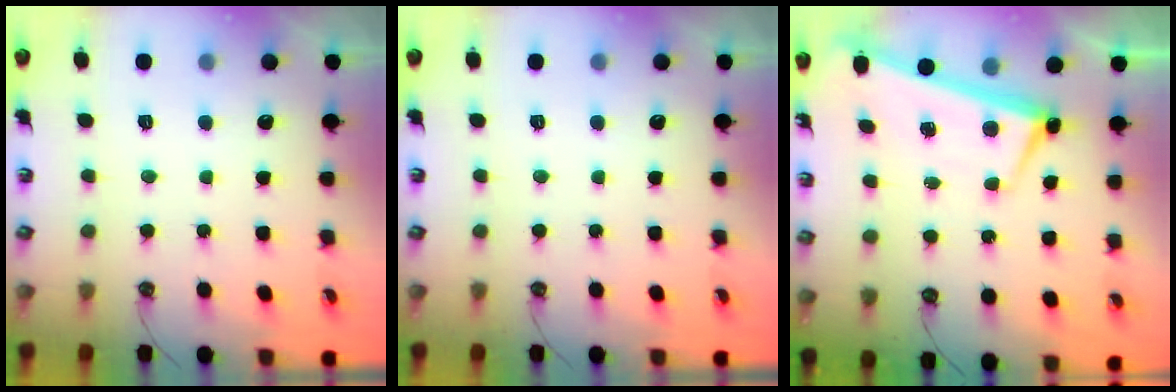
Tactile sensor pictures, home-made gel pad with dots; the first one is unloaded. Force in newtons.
{"total": 0.0}
{"total": 1.3, "press": 1.2, "slide": 0.3}